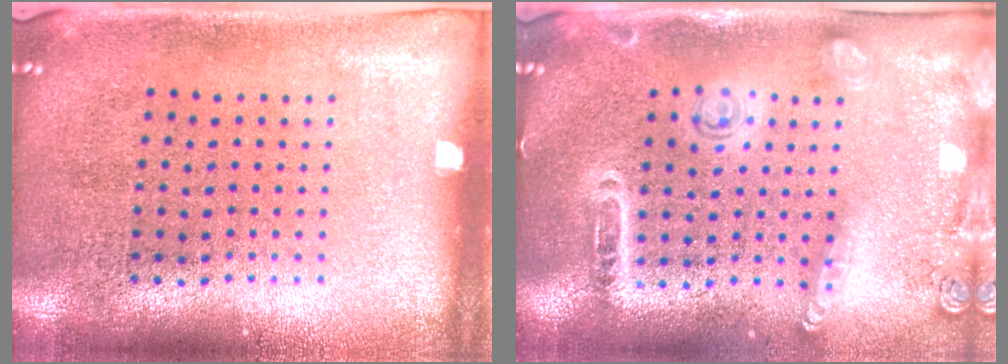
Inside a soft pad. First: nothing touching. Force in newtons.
{"total": 1.6, "press": 1.5, "slide": 0.5}